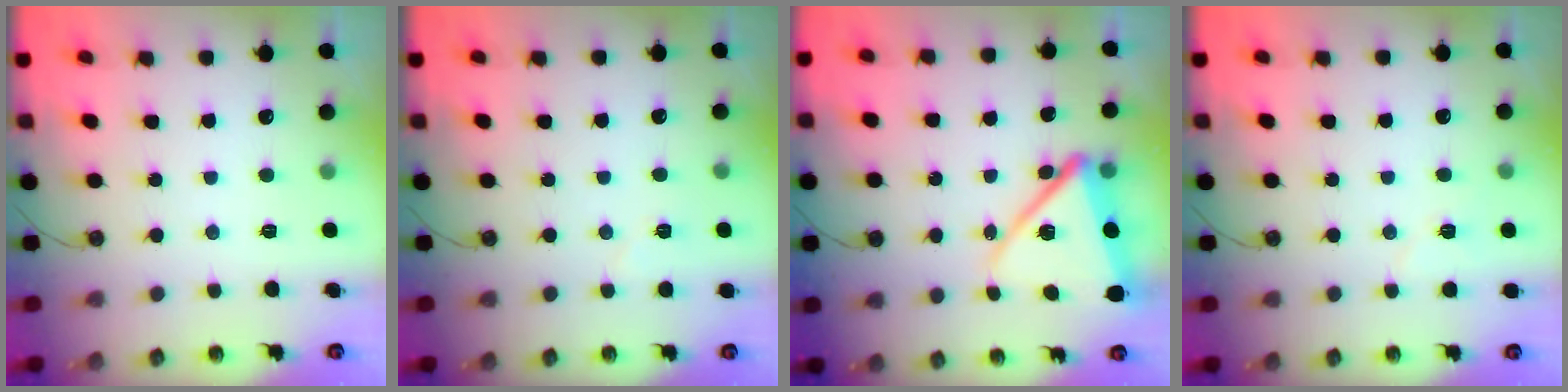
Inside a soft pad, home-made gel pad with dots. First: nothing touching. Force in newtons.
{"total": 3.8, "press": 3.7, "slide": 0.8}
{"total": 15.1, "press": 15.0, "slide": 1.5}
{"total": 7.7, "press": 3.2, "slide": 7.0}